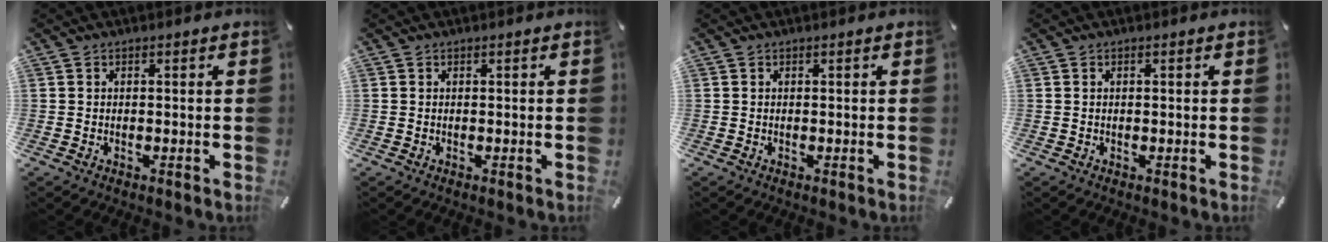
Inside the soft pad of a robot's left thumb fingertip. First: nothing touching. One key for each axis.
{"total": 0.0}
{"total": 0.0}
{"total": 0.5, "fx": 0.1, "fy": 0.0, "fz": 0.5, "tx": -0.010, "ty": 0.000, "tz": 0.001}